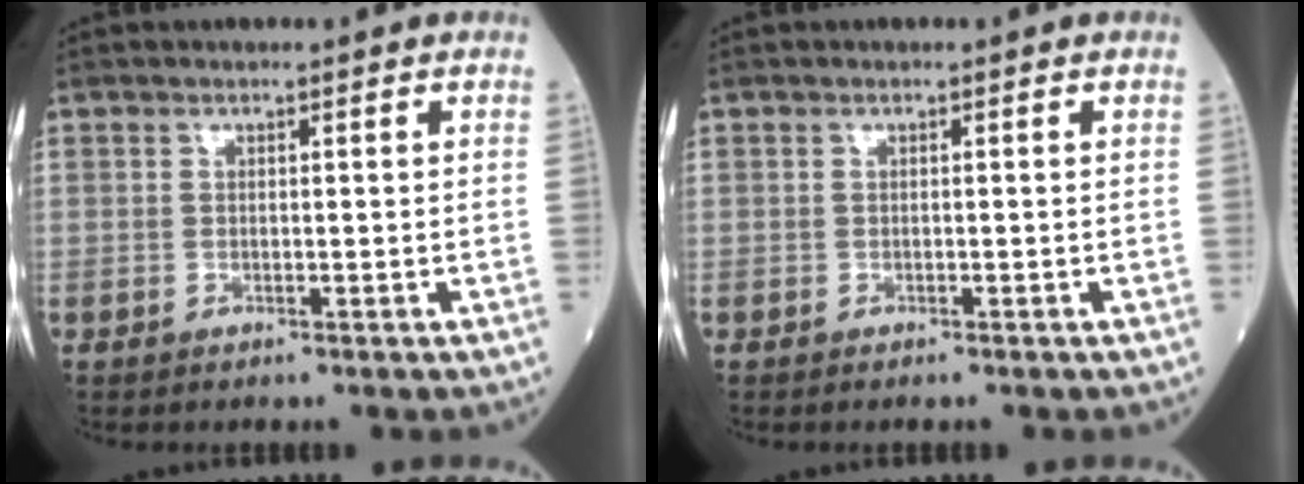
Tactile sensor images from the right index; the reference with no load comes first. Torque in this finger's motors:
{"motor_torque": [0.00, -0.09, 0.06, 0.02]}